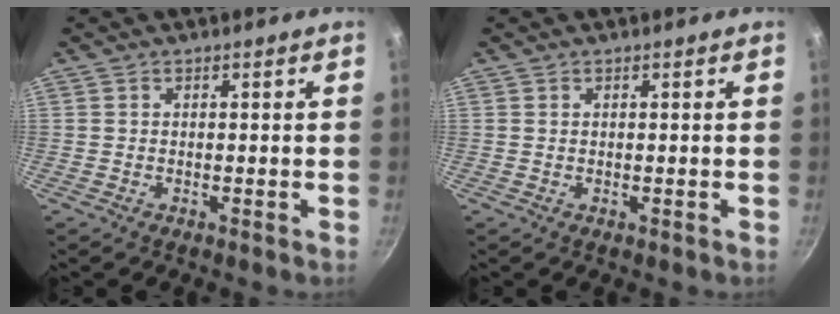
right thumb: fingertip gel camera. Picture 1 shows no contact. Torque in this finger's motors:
{"motor_torque": [0.02, -0.31, 0.01, -0.13, 0.06]}